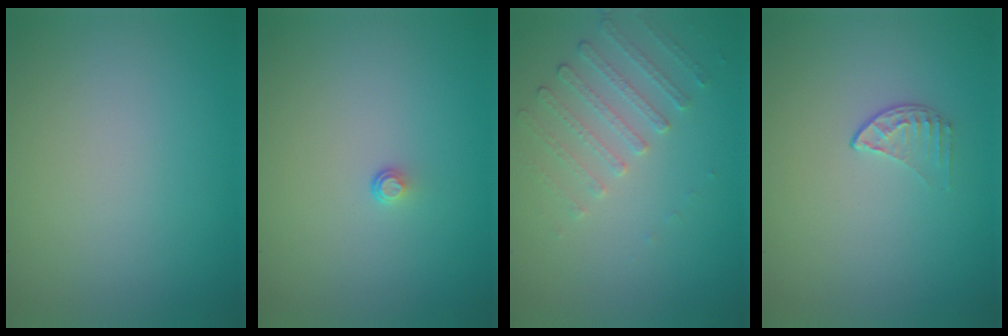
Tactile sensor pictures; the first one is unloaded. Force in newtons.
{"total": 0.5, "press": 0.3, "slide": 0.5}
{"total": 1.9, "press": 1.5, "slide": 1.2}
{"total": 1.1, "press": 0.7, "slide": 0.9}